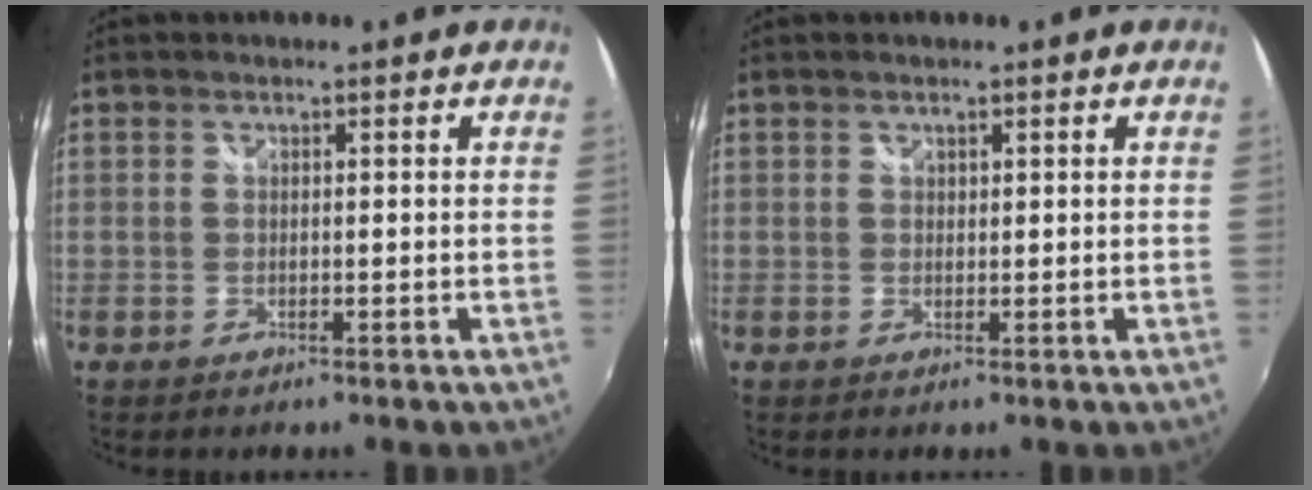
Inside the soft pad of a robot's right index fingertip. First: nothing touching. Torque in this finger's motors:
{"motor_torque": [-0.31, 0.06, -0.09, -0.01]}